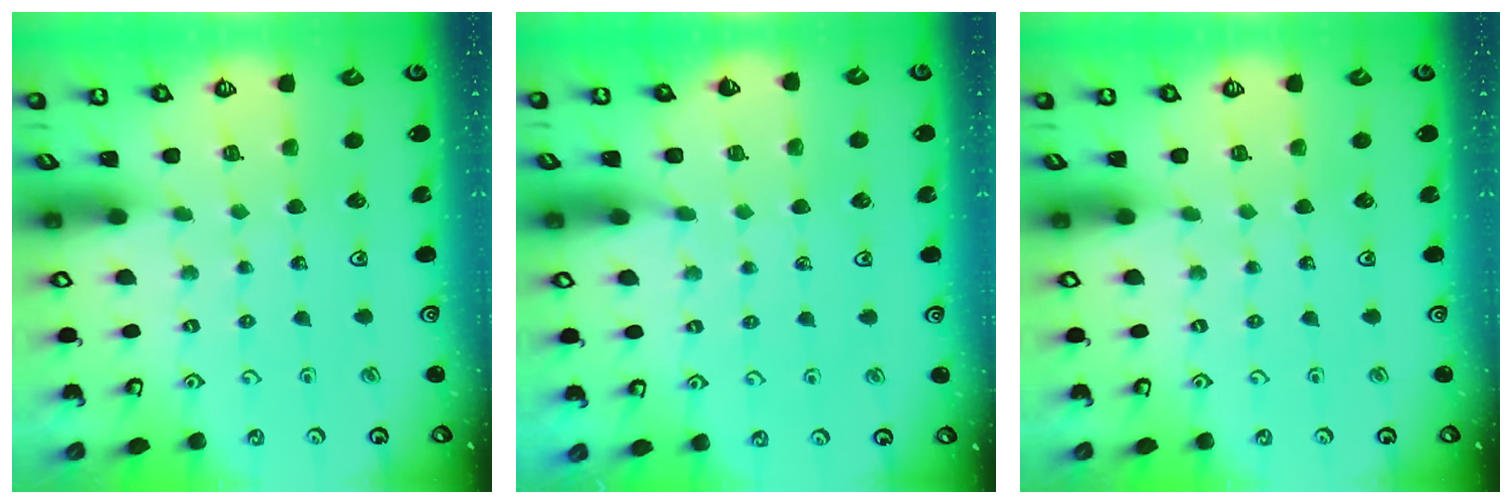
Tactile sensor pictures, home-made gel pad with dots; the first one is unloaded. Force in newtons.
{"total": 4.0, "press": 4.0, "slide": 0.6}
{"total": 0.0}